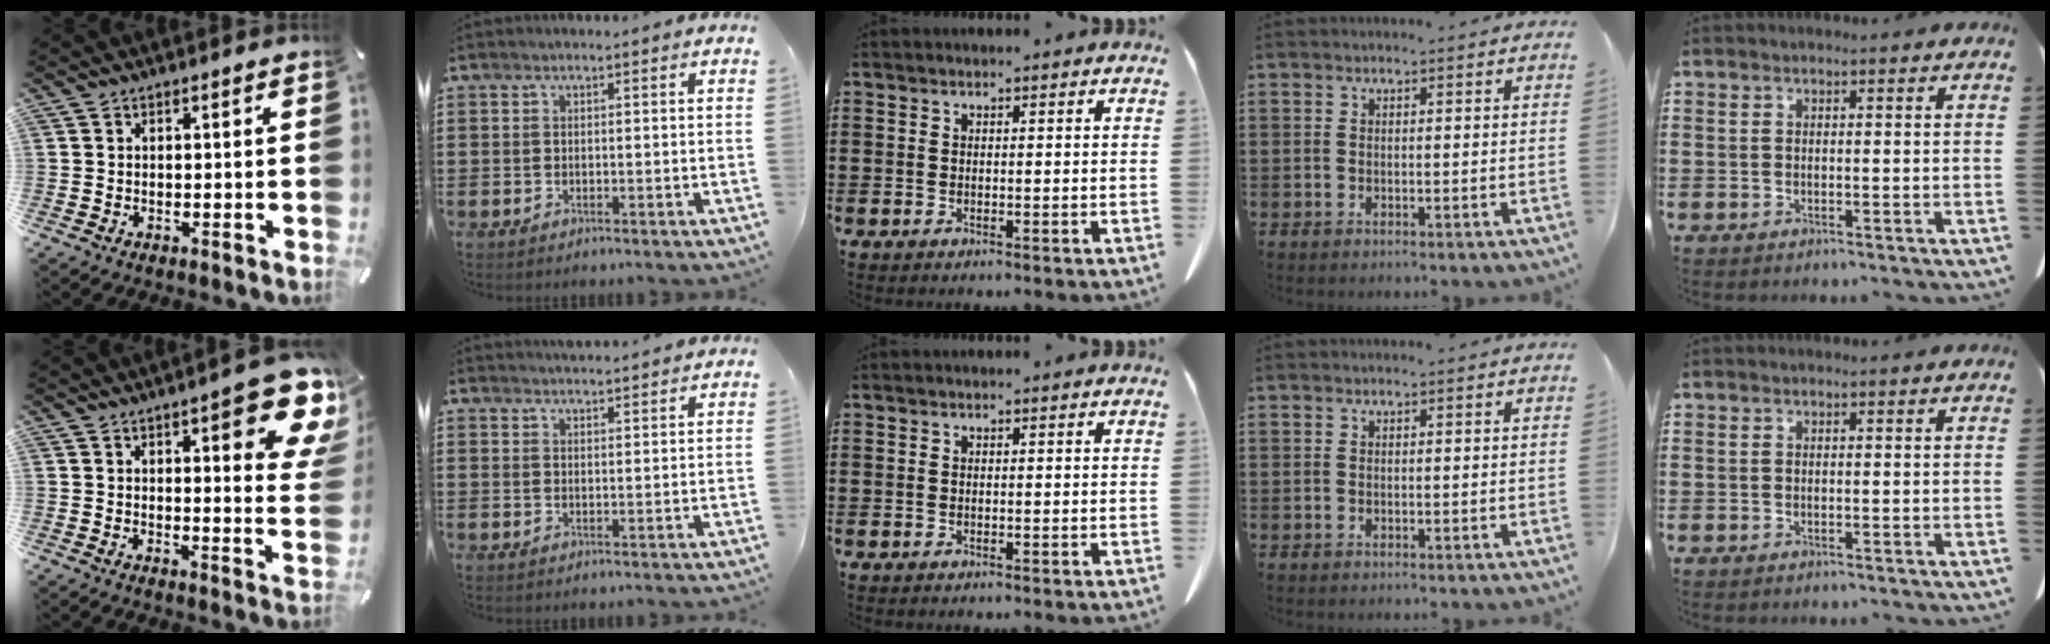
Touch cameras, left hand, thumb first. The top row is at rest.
{"thumb": {"total": 15.6, "force": [7.9, 4.6, 12.6], "torque": [-0.156, -0.053, 0.123]}, "index": {"total": 2.6, "force": [2.6, -0.2, -0.1], "torque": [-0.006, -0.007, 0.050]}}